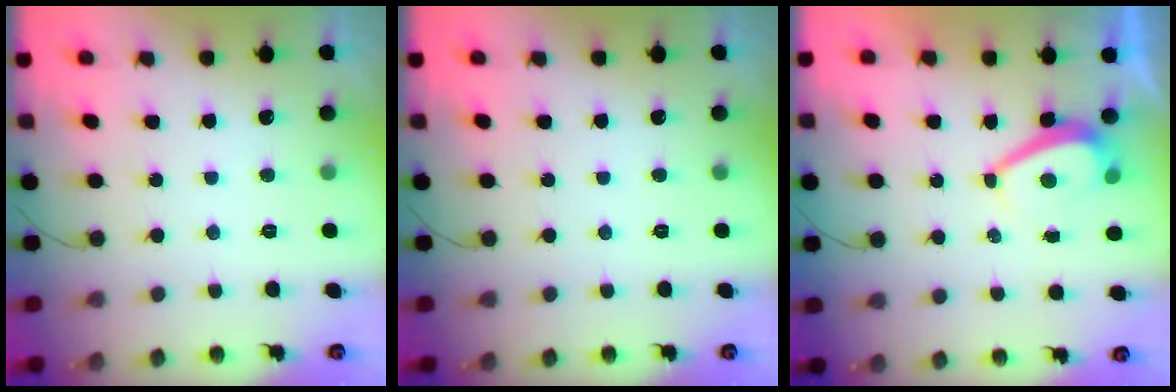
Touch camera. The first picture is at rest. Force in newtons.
{"total": 0.0}
{"total": 3.0, "press": 2.9, "slide": 0.6}